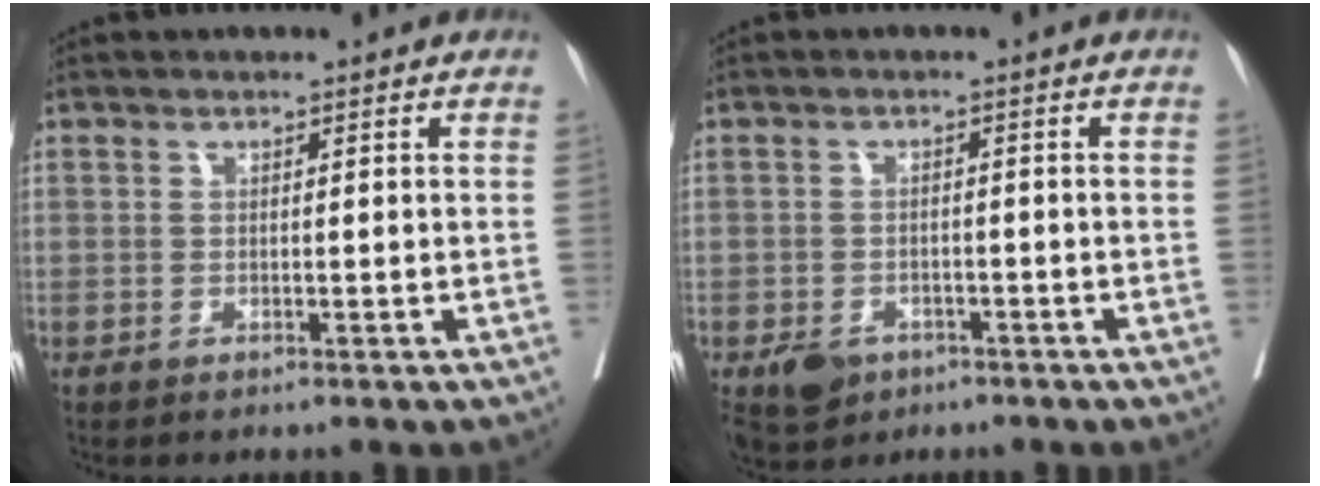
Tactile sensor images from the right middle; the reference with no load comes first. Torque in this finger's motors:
{"motor_torque": [0.53, -0.46, 0.01, 0.01]}